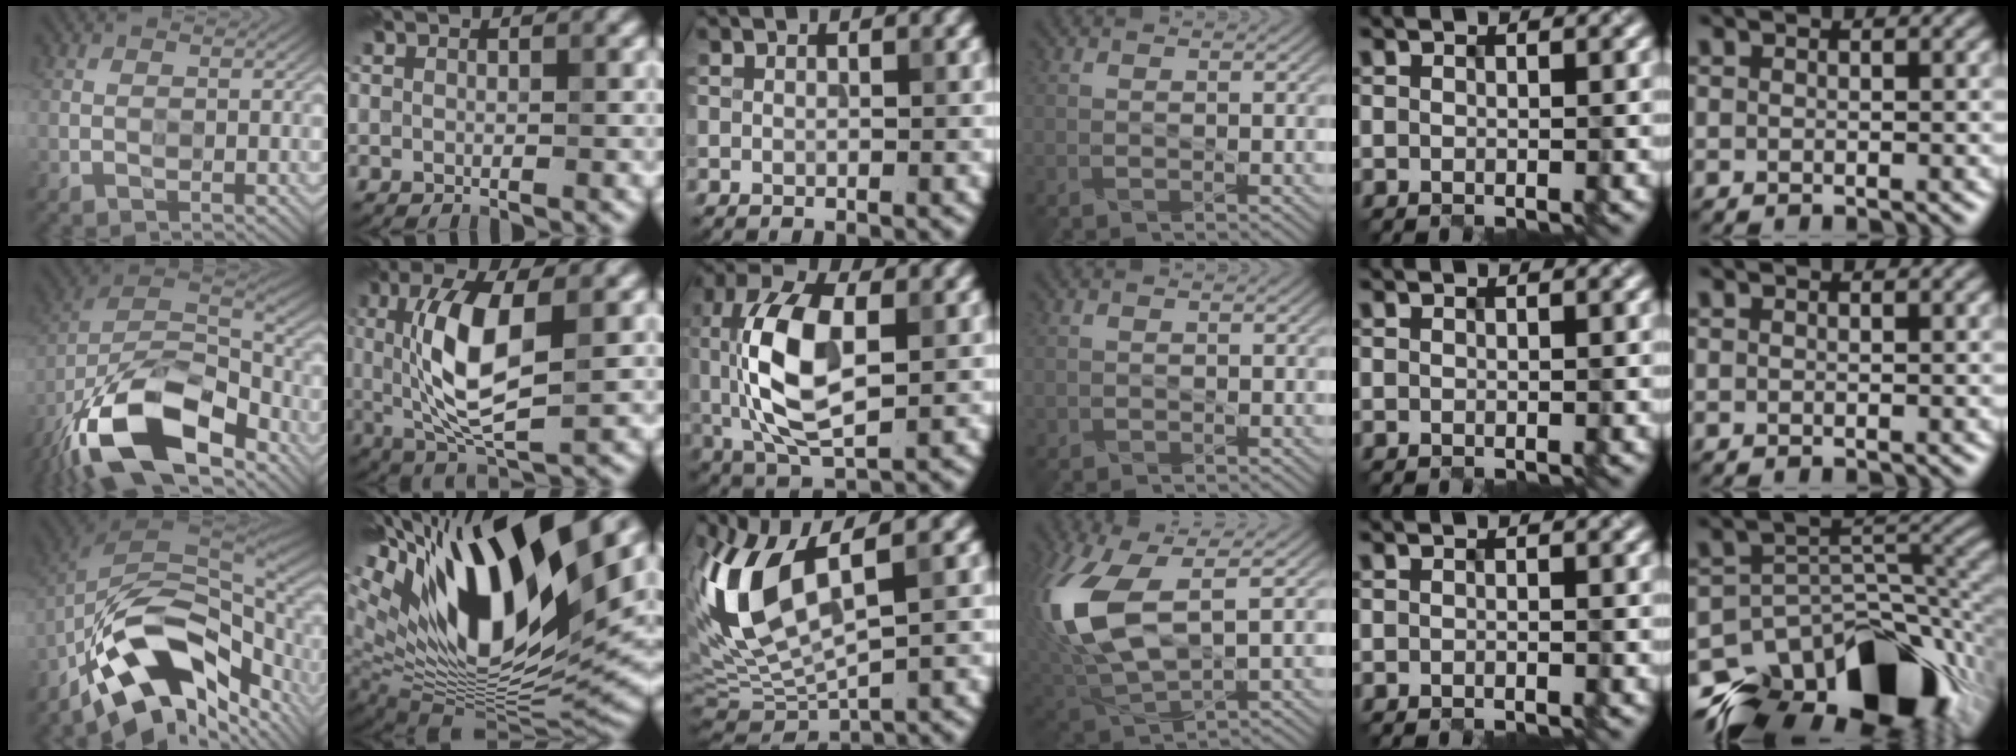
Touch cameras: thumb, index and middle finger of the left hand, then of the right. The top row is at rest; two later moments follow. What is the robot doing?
{"motion": "insert", "object": "pen cap and body"}